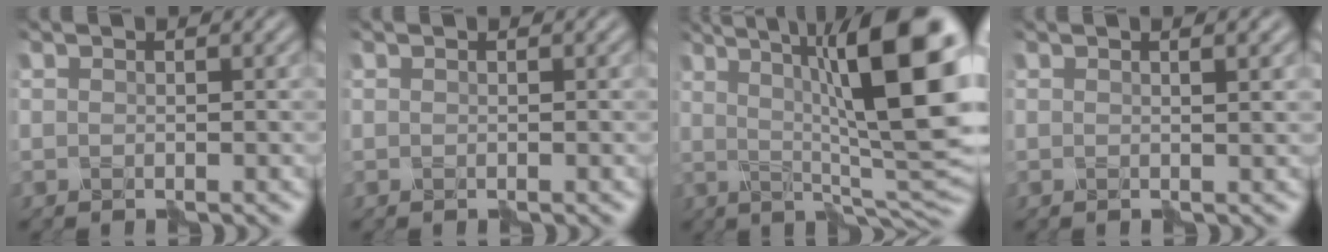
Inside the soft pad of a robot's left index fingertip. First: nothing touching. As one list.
[{"total": 0.0}, {"total": 13.9, "force": [3.2, 3.2, 13.1], "torque": [-0.164, 0.005, 0.052]}, {"total": 2.1, "force": [0.7, 0.8, 1.9], "torque": [-0.019, 0.003, -0.002]}]